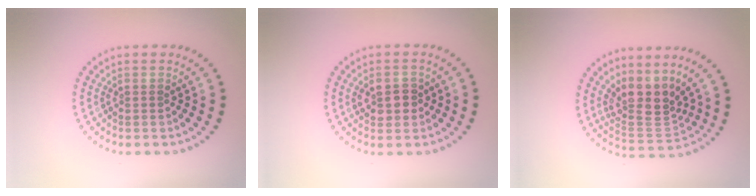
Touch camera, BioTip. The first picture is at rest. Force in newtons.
{"total": 2.4, "press": 2.4, "slide": 0.4}
{"total": 3.9, "press": 2.9, "slide": 2.6}